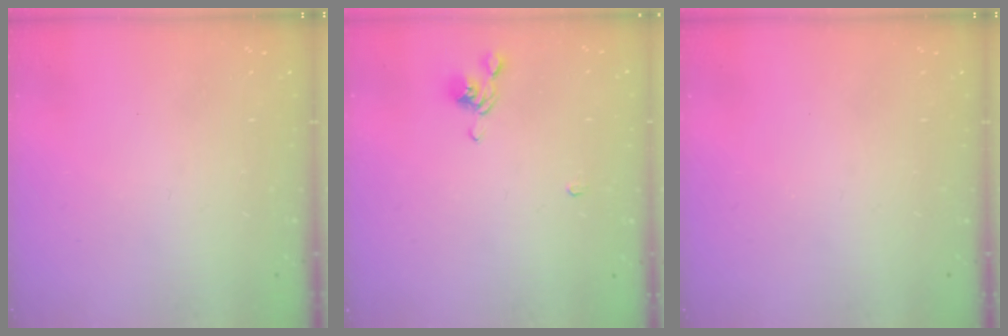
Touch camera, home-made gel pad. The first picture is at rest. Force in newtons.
{"total": 1.0, "press": 0.8, "slide": 0.5}
{"total": 0.0}